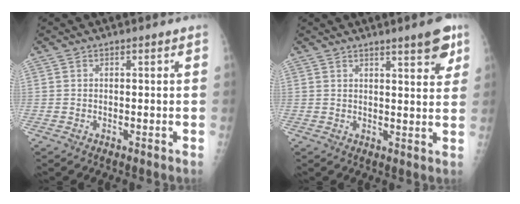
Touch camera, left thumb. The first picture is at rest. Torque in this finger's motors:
{"motor_torque": [0.07, 0.12, 0.11, -0.04, 0.08]}